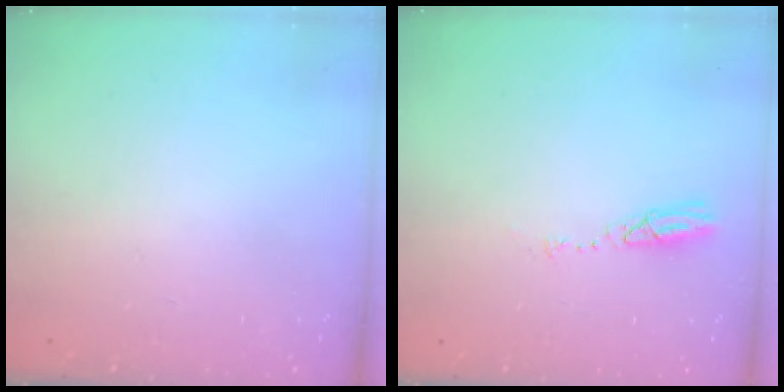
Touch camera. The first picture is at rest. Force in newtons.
{"total": 3.9, "press": 3.9, "slide": 0.4}